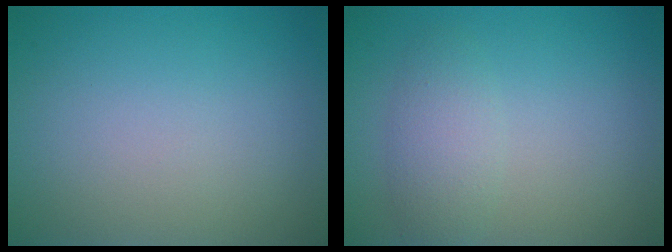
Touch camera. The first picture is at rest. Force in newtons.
{"total": 2.4, "press": 2.4, "slide": 0.1}